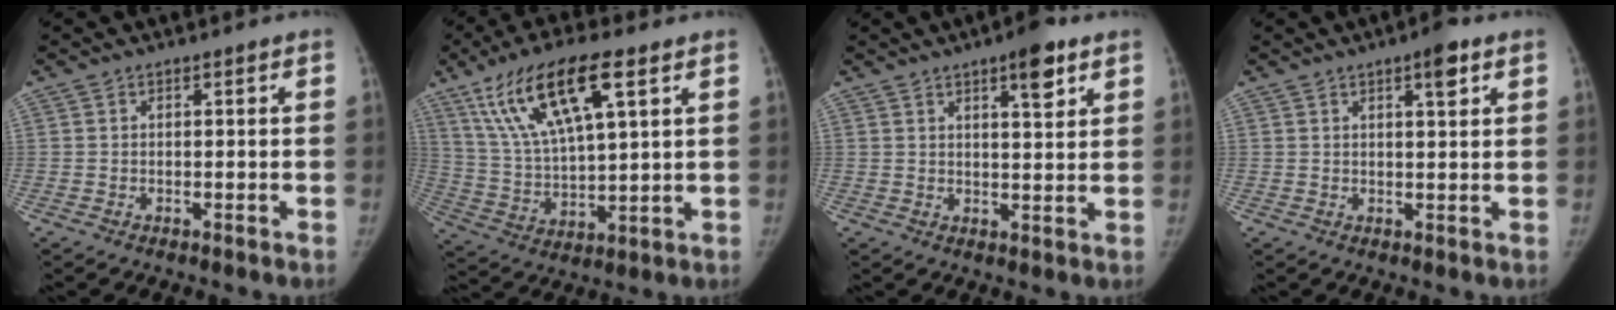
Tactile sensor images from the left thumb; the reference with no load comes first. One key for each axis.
{"total": 17.3, "fx": 8.7, "fy": 5.4, "fz": 14.0, "tx": -0.258, "ty": -0.015, "tz": 0.167}
{"total": 6.8, "fx": 3.9, "fy": 2.0, "fz": 5.2, "tx": -0.062, "ty": -0.018, "tz": 0.053}
{"total": 4.3, "fx": 2.3, "fy": 1.2, "fz": 3.4, "tx": -0.043, "ty": -0.008, "tz": 0.030}